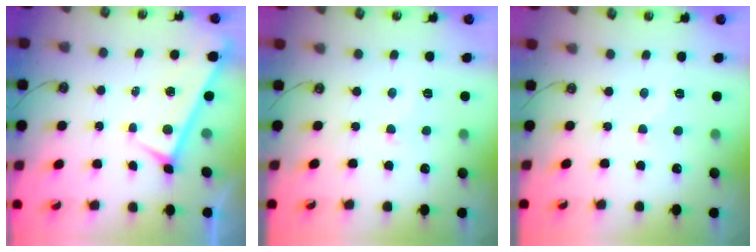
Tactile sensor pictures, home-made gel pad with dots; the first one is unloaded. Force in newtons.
{"total": 3.6, "press": 3.4, "slide": 1.0}
{"total": 2.3, "press": 2.2, "slide": 0.6}